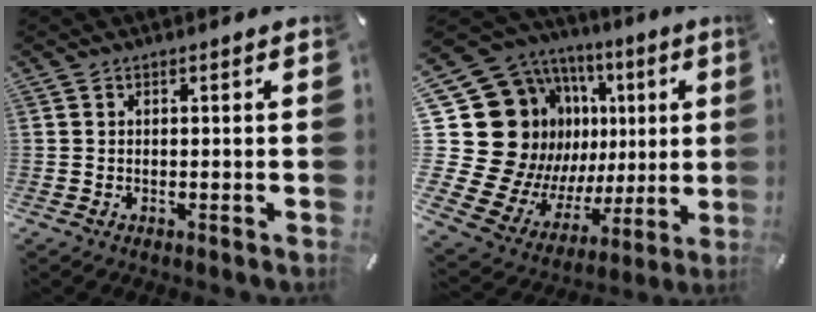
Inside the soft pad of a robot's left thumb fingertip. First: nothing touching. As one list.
[{"total": 29.2, "force": [5.7, 21.5, 19.0], "torque": [-0.327, -0.086, 0.158]}]